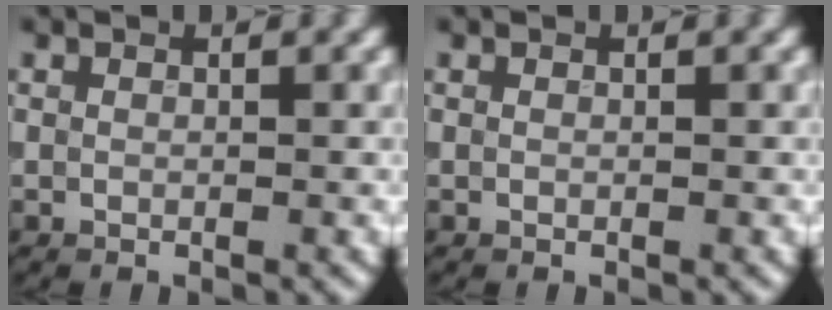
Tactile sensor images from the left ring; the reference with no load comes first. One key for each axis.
{"total": 0.0}